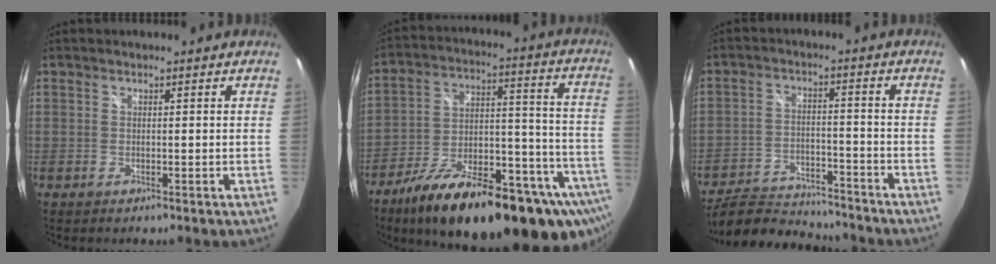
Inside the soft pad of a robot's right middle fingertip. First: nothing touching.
{"total": 31.7, "force": [-20.9, 10.9, 21.2], "torque": [-0.296, -0.015, -0.294]}
{"total": 14.6, "force": [-13.2, 3.8, 5.1], "torque": [-0.119, -0.006, -0.207]}